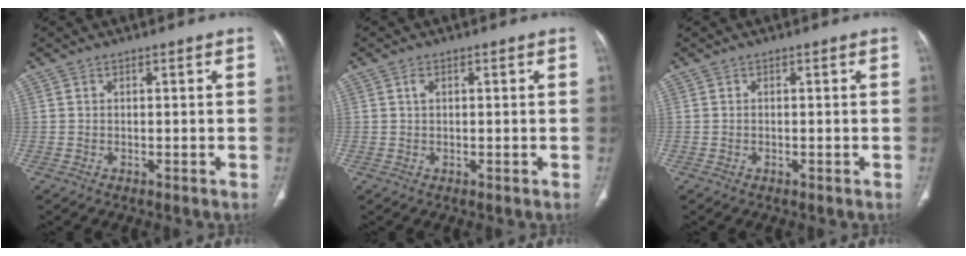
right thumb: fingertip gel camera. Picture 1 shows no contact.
{"total": 1.3, "force": [0.5, 0.7, 0.9], "torque": [-0.019, 0.006, 0.011]}
{"total": 0.0}